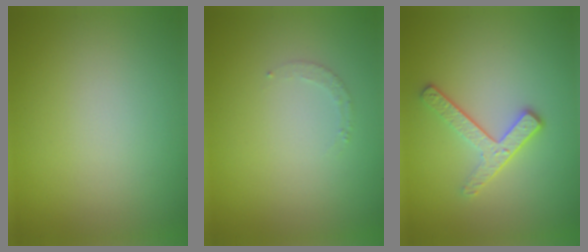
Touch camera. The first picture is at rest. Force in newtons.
{"total": 0.9, "press": 0.9, "slide": 0.2}
{"total": 2.9, "press": 2.3, "slide": 1.7}